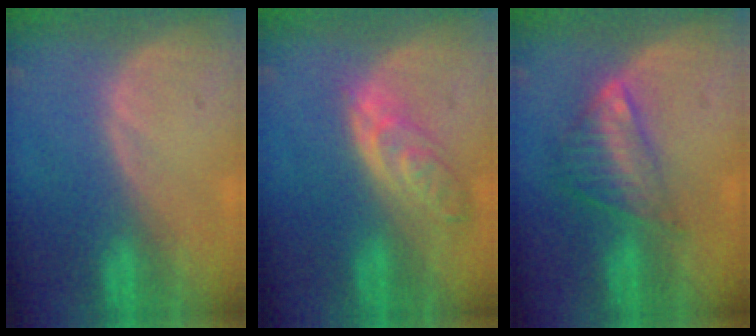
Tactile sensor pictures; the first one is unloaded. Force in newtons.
{"total": 5.9, "press": 5.4, "slide": 2.5}
{"total": 6.0, "press": 5.2, "slide": 3.0}